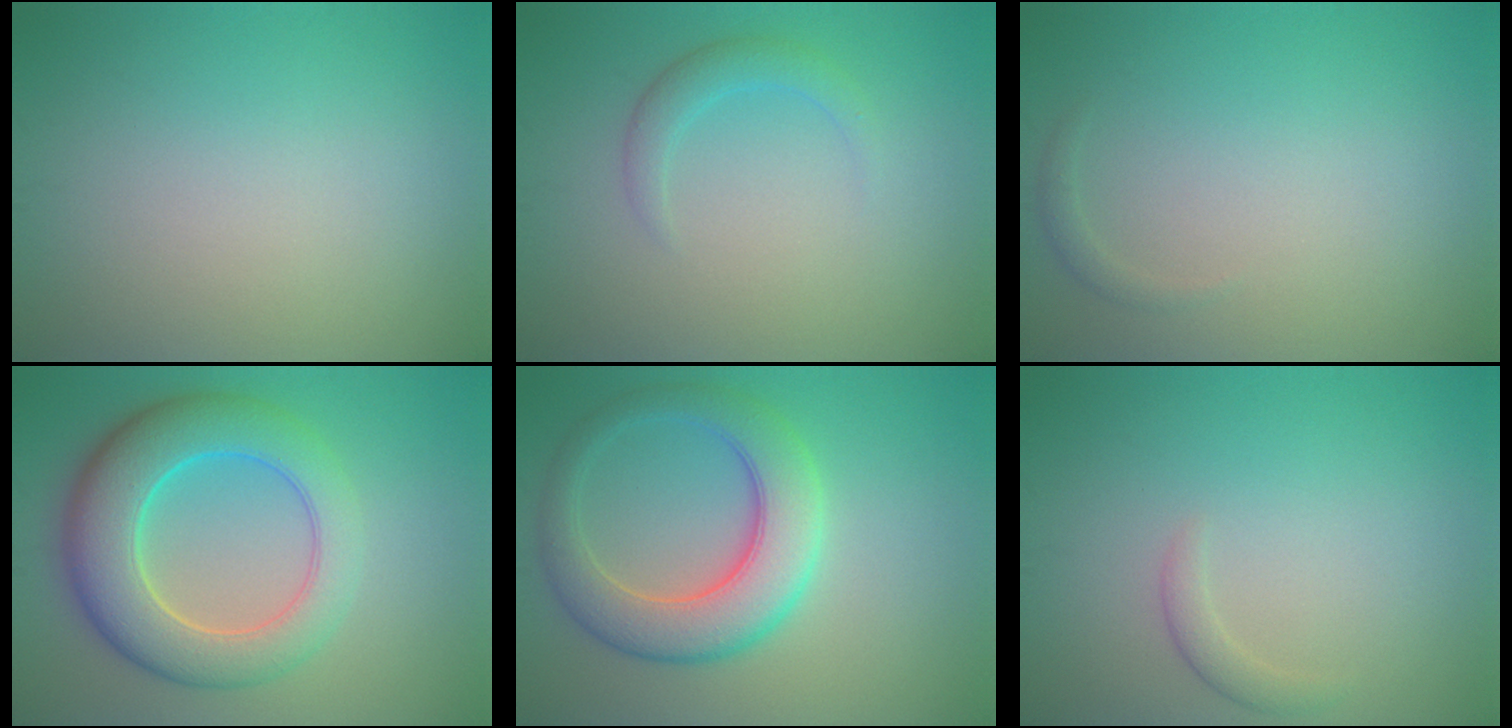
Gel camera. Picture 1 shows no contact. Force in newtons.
{"total": 2.0, "press": 2.0, "slide": 0.1}
{"total": 0.7, "press": 0.7, "slide": 0.1}
{"total": 9.0, "press": 9.0, "slide": 0.4}
{"total": 7.0, "press": 7.0, "slide": 0.3}
{"total": 1.2, "press": 1.2, "slide": 0.1}